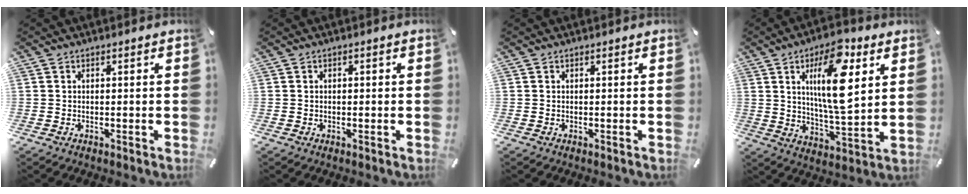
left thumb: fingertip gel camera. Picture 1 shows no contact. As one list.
[{"total": 0.6, "force": [-0.2, 0.4, 0.4], "torque": [-0.007, 0.001, -0.004]}, {"total": 0.0}, {"total": 16.9, "force": [6.0, 5.6, 14.7], "torque": [-0.270, -0.020, 0.089]}]